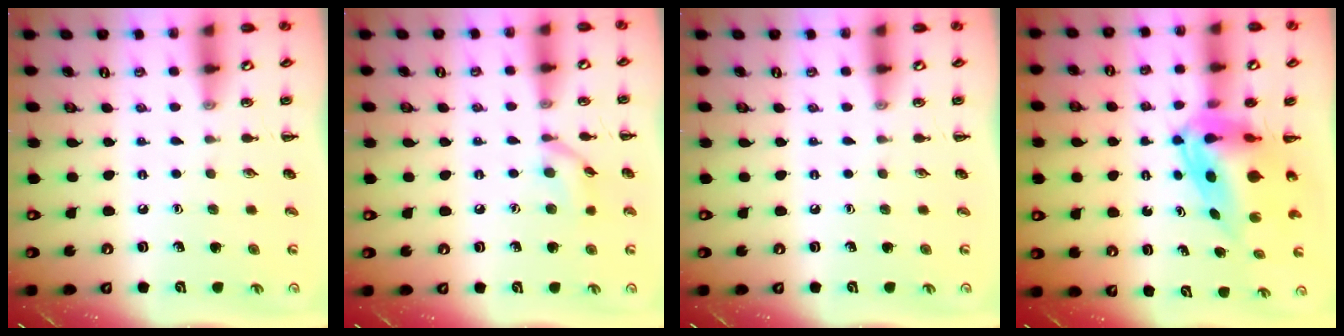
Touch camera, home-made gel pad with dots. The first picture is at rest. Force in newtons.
{"total": 7.8, "press": 7.8, "slide": 0.8}
{"total": 0.0}
{"total": 9.3, "press": 8.9, "slide": 2.6}